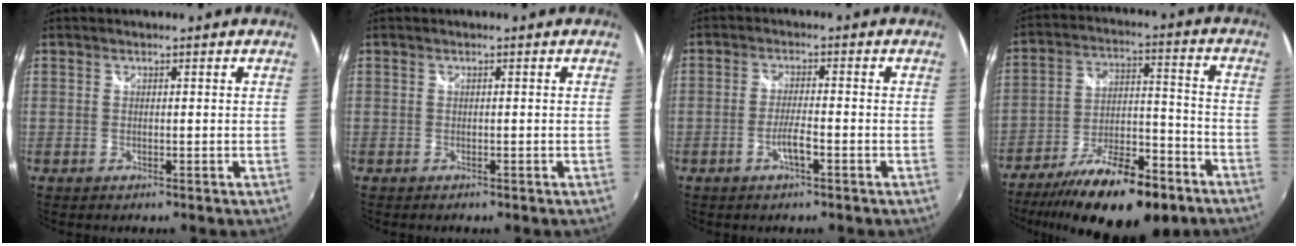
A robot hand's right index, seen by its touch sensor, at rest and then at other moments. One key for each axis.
{"total": 0.7, "fx": -0.6, "fy": 0.2, "fz": 0.2, "tx": -0.008, "ty": -0.002, "tz": -0.007}
{"total": 3.3, "fx": -1.7, "fy": 0.4, "fz": 2.8, "tx": -0.059, "ty": -0.002, "tz": -0.033}
{"total": 22.1, "fx": -15.5, "fy": 7.5, "fz": 13.7, "tx": -0.246, "ty": -0.020, "tz": -0.234}